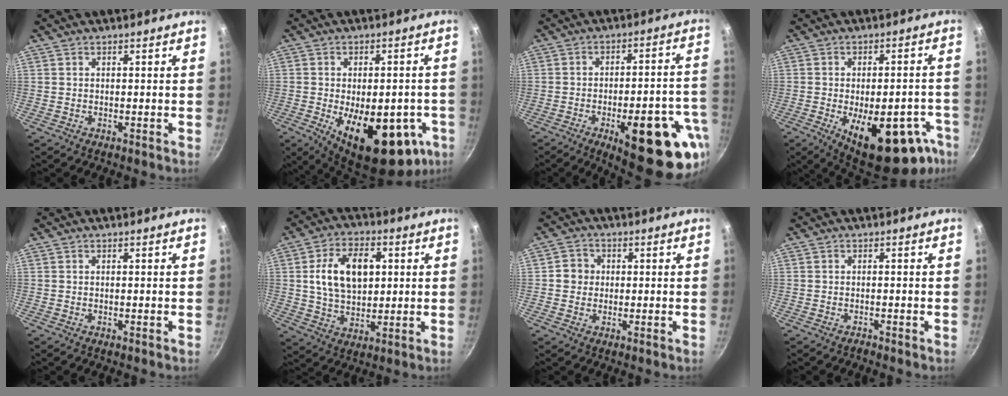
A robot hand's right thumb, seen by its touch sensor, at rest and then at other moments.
{"total": 22.1, "force": [-6.8, 10.8, 18.0], "torque": [-0.218, -0.002, -0.078]}
{"total": 22.4, "force": [-9.6, 8.1, 18.5], "torque": [-0.183, 0.027, -0.120]}
{"total": 22.0, "force": [-9.6, 10.0, 17.1], "torque": [-0.176, 0.016, -0.119]}
{"total": 0.0}
{"total": 13.5, "force": [2.5, 8.8, 10.0], "torque": [-0.148, 0.003, 0.042]}
{"total": 3.8, "force": [0.0, 3.6, 1.2], "torque": [0.003, 0.007, -0.008]}
{"total": 0.7, "force": [-0.7, 0.1, 0.2], "torque": [-0.005, 0.010, -0.008]}